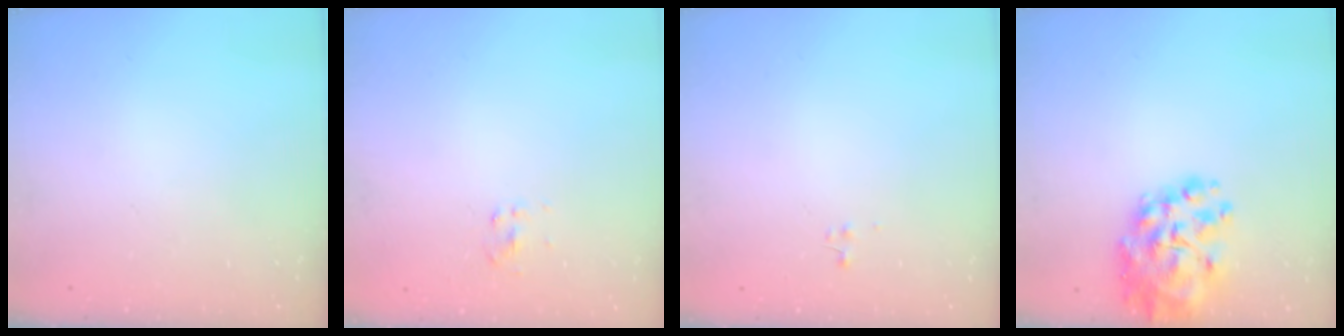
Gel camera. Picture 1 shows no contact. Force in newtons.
{"total": 2.6, "press": 2.4, "slide": 0.9}
{"total": 0.0}
{"total": 13.6, "press": 13.2, "slide": 3.4}